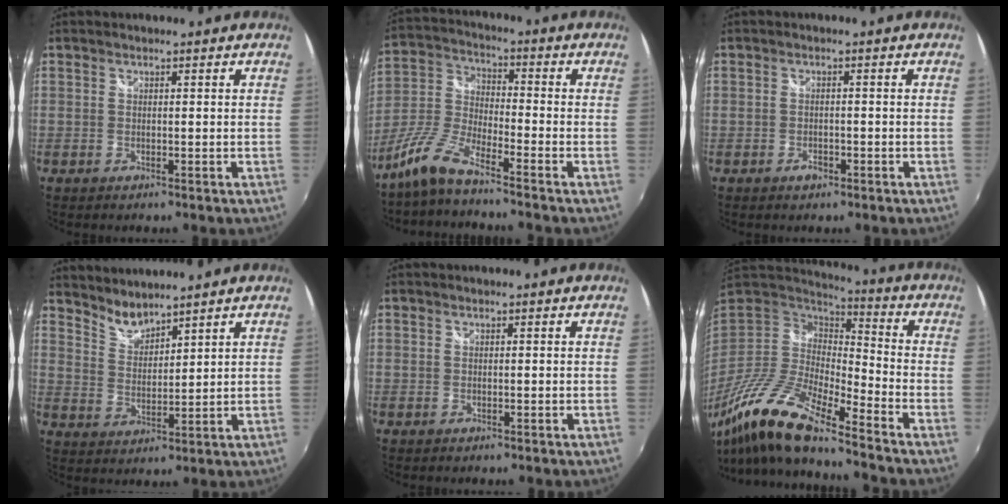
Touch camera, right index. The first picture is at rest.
{"total": 8.4, "force": [-6.7, 1.4, 4.9], "torque": [-0.122, 0.009, -0.142]}
{"total": 1.7, "force": [-1.0, 1.1, 0.8], "torque": [-0.015, 0.000, -0.016]}
{"total": 5.1, "force": [4.9, 0.7, 1.3], "torque": [-0.021, -0.004, 0.094]}
{"total": 0.0}
{"total": 18.1, "force": [-13.2, 2.9, 12.1], "torque": [-0.236, -0.029, -0.268]}